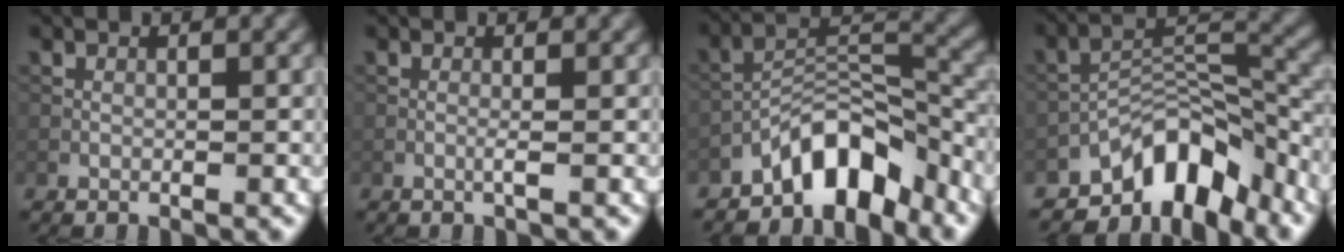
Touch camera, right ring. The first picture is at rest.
{"total": 0.7, "force": [-0.1, 0.0, 0.7], "torque": [-0.014, 0.000, -0.007]}
{"total": 6.5, "force": [-5.0, 2.5, 3.3], "torque": [-0.037, 0.011, -0.096]}
{"total": 8.1, "force": [-5.9, 3.6, 4.3], "torque": [-0.045, 0.003, -0.111]}